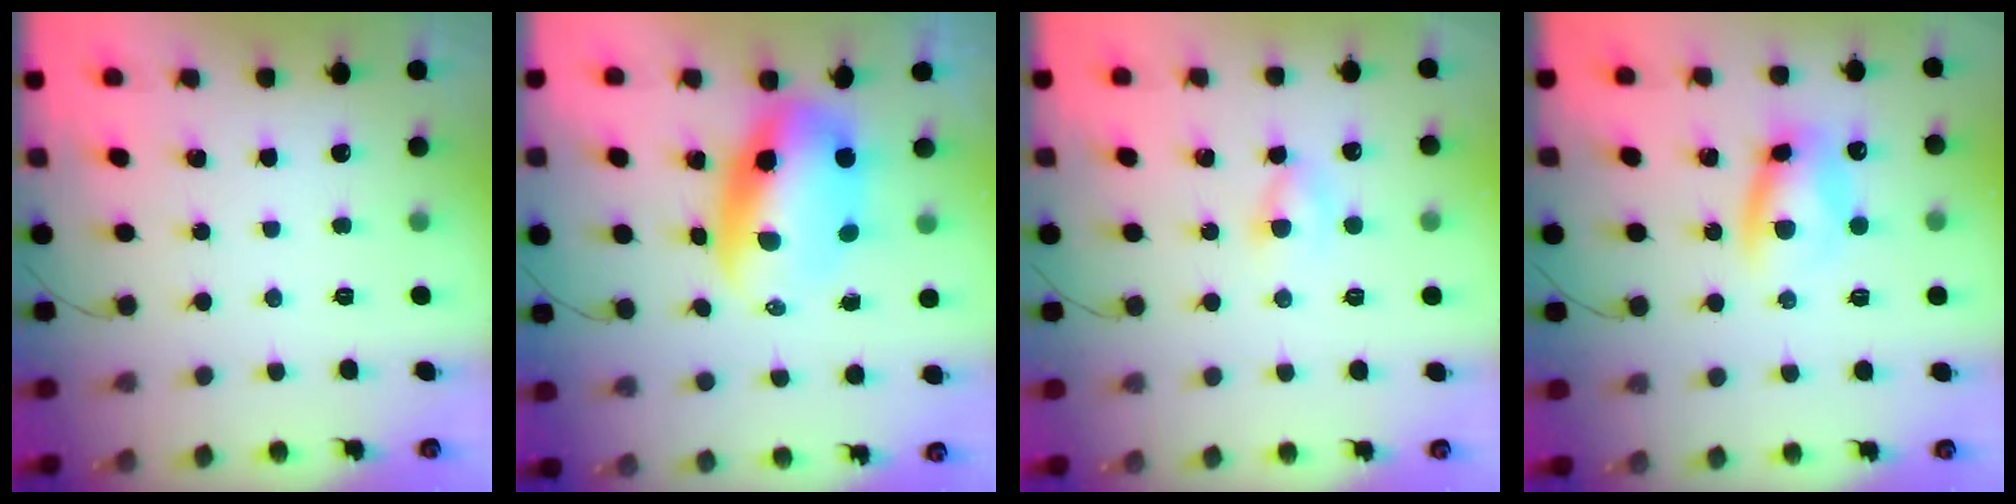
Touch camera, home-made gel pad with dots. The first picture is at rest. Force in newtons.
{"total": 10.5, "press": 10.1, "slide": 2.8}
{"total": 2.9, "press": 2.6, "slide": 1.2}
{"total": 10.2, "press": 10.0, "slide": 1.9}